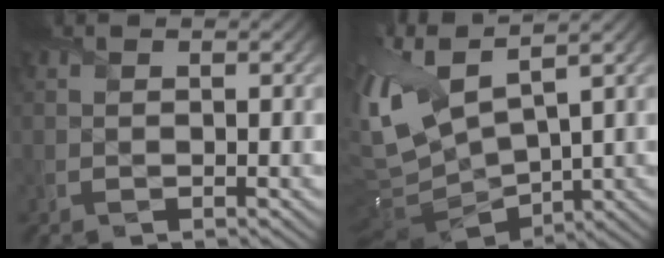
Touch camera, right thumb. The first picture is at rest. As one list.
[{"total": 11.6, "force": [3.4, 5.0, 9.9], "torque": [-0.269, 0.006, 0.076]}]